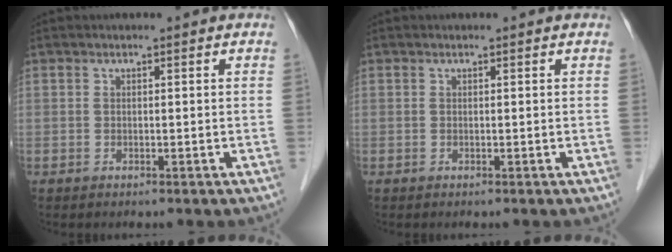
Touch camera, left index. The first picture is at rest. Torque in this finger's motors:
{"motor_torque": [0.00, 0.00, 0.00, 0.00]}